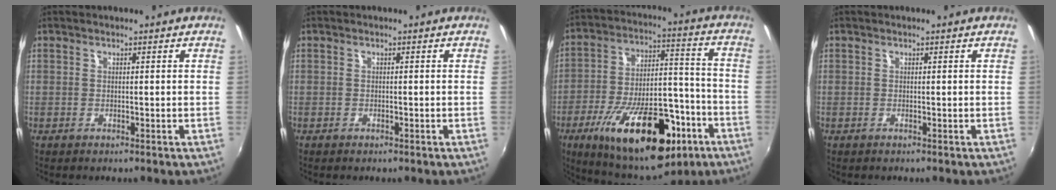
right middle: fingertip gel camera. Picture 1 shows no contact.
{"total": 0.6, "force": [-0.4, 0.3, 0.2], "torque": [-0.005, -0.004, -0.009]}
{"total": 26.2, "force": [-13.6, 11.5, 19.3], "torque": [-0.330, -0.008, -0.193]}
{"total": 0.0}